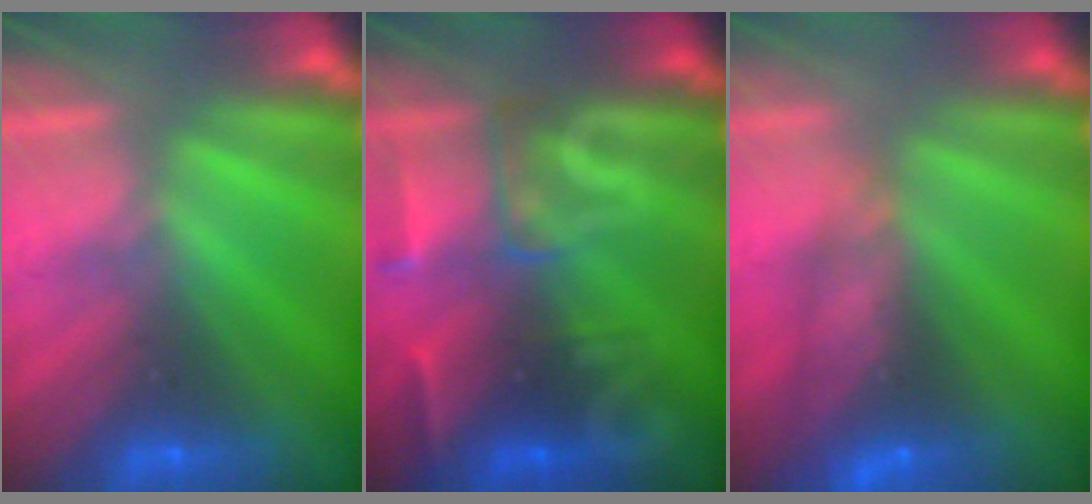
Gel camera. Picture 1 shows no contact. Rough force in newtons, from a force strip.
{"total": 2.9}
{"total": 7.7}